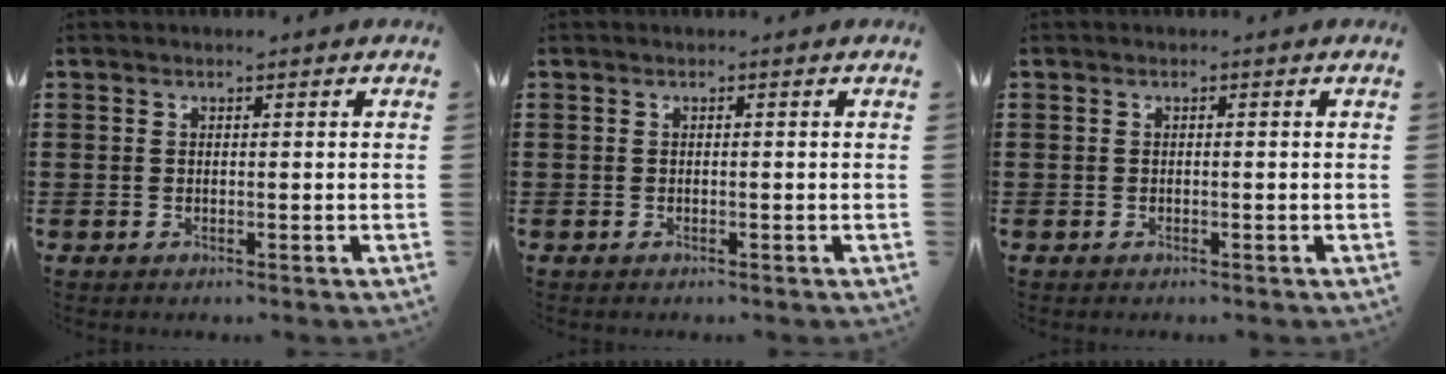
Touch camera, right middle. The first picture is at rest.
{"total": 0.0}
{"total": 0.0}